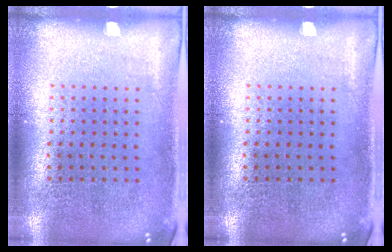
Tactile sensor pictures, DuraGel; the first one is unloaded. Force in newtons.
{"total": 0.0}